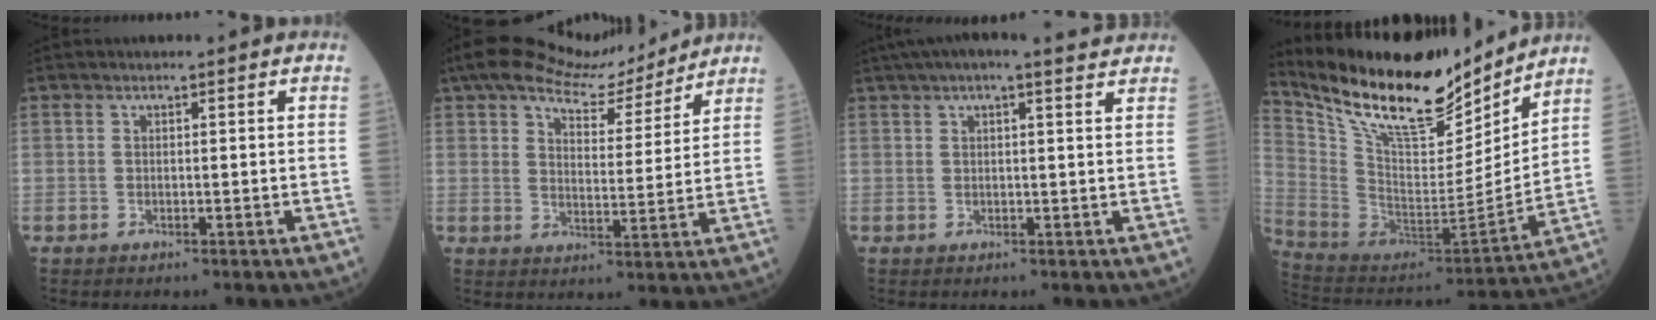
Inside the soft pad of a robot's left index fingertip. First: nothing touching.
{"total": 12.5, "force": [11.1, 3.2, 4.8], "torque": [-0.081, 0.012, 0.168]}
{"total": 8.7, "force": [7.2, 1.1, 4.8], "torque": [-0.081, 0.038, 0.091]}
{"total": 21.7, "force": [18.4, 5.3, 10.1], "torque": [-0.196, -0.025, 0.319]}